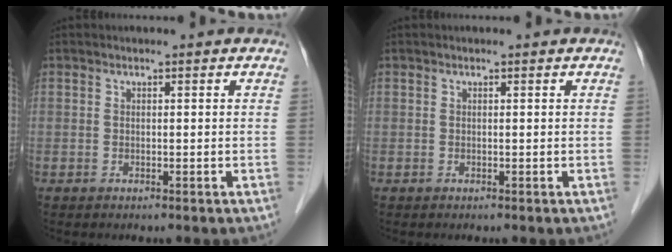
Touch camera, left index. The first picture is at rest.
{"total": 0.0}